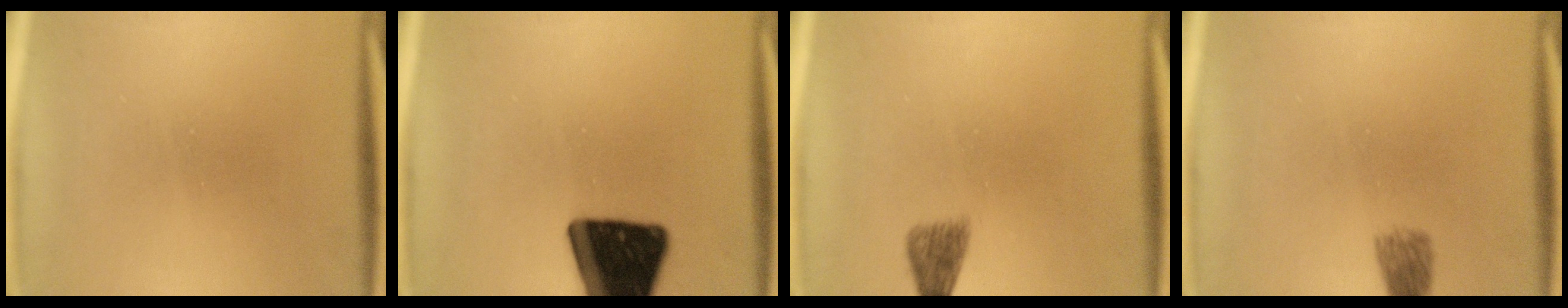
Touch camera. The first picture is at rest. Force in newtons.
{"total": 19.3}
{"total": 2.1}
{"total": 2.6}